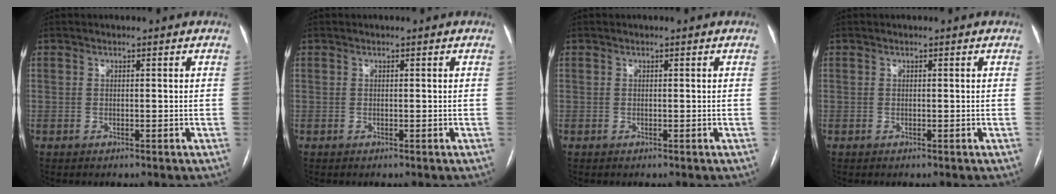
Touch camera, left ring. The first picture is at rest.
{"total": 0.0}
{"total": 0.0}
{"total": 0.0}